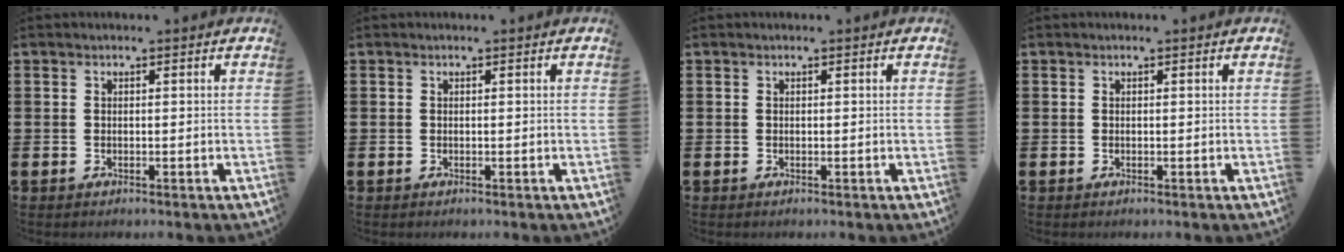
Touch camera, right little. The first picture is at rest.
{"total": 0.0}
{"total": 0.0}
{"total": 0.0}